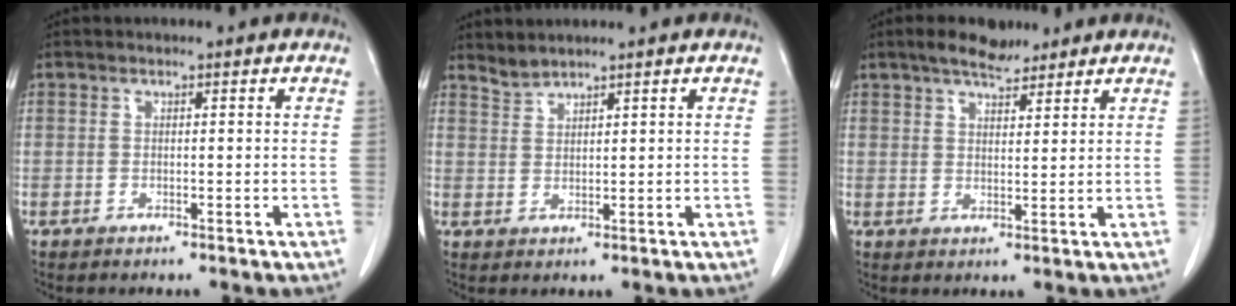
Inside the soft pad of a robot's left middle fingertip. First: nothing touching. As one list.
[{"total": 1.9, "force": [1.9, -0.3, -0.1], "torque": [0.000, 0.000, 0.044]}, {"total": 5.4, "force": [4.3, 1.7, 2.8], "torque": [-0.051, 0.009, 0.073]}]